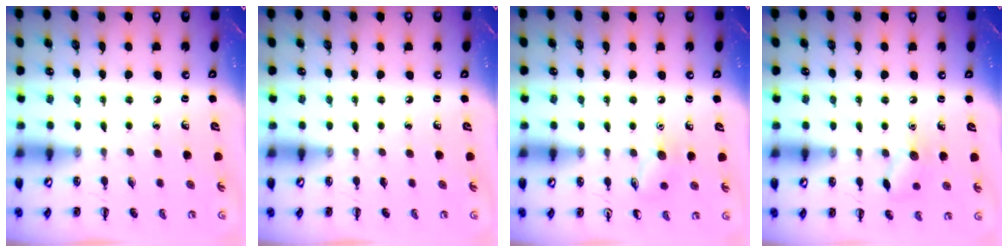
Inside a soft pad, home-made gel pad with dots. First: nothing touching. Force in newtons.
{"total": 0.0}
{"total": 7.2, "press": 7.2, "slide": 1.0}
{"total": 8.3, "press": 8.2, "slide": 1.1}